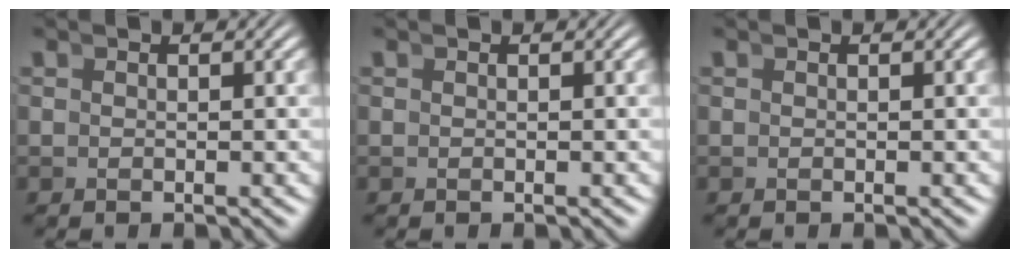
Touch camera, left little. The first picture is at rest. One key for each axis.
{"total": 0.0}
{"total": 0.0}